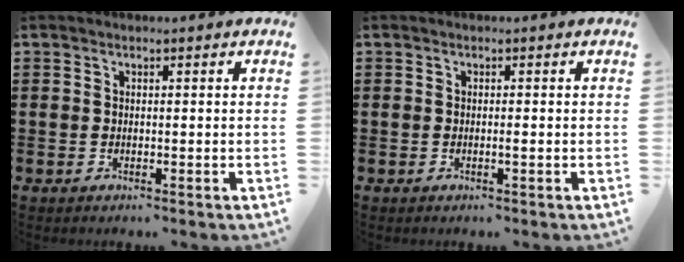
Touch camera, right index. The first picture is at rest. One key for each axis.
{"total": 0.8, "fx": -0.3, "fy": -0.1, "fz": 0.7, "tx": -0.012, "ty": -0.005, "tz": -0.004}